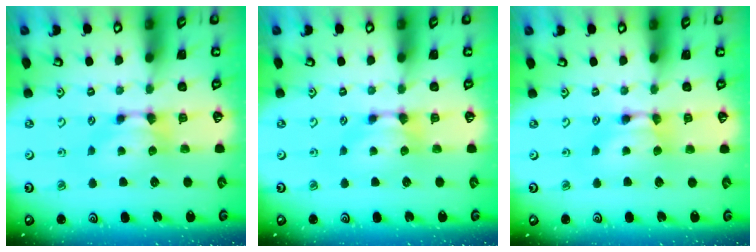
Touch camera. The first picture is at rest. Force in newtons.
{"total": 0.0}
{"total": 1.7, "press": 1.7, "slide": 0.1}